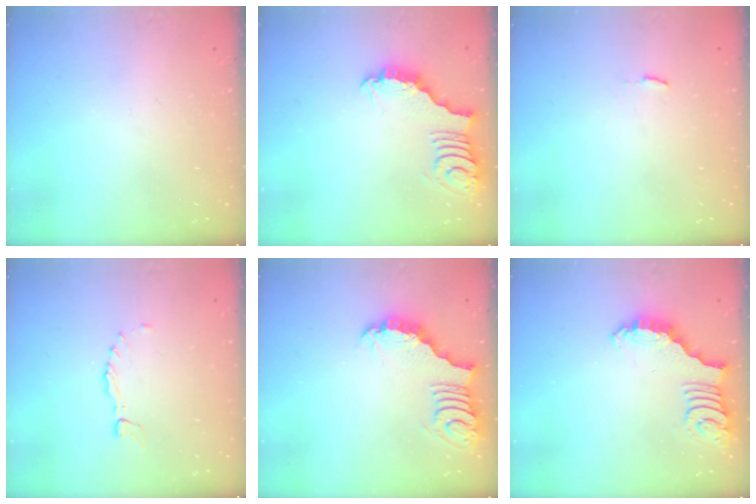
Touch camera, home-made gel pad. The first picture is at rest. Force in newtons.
{"total": 3.3, "press": 3.3, "slide": 0.1}
{"total": 2.9, "press": 2.9, "slide": 0.3}
{"total": 0.0}
{"total": 3.5, "press": 3.5, "slide": 0.7}
{"total": 2.5, "press": 2.5, "slide": 0.5}